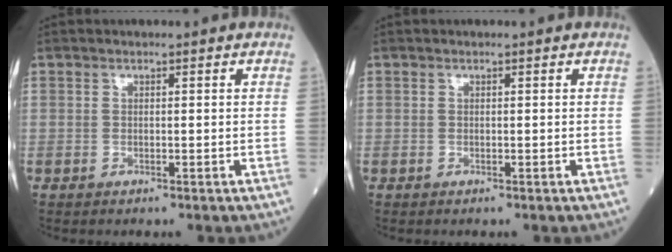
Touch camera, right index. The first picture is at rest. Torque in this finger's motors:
{"motor_torque": [0.00, 0.00, 0.00, 0.00]}